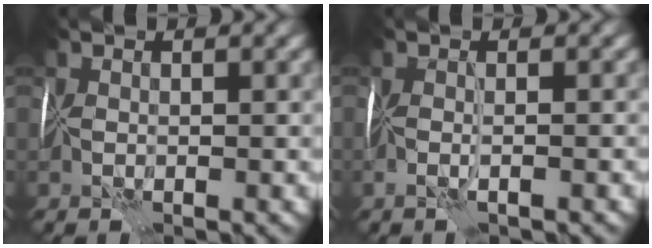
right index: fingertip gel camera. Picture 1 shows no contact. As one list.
[{"total": 1.3, "force": [-0.6, -1.2, 0.0], "torque": [0.000, -0.007, -0.013]}]